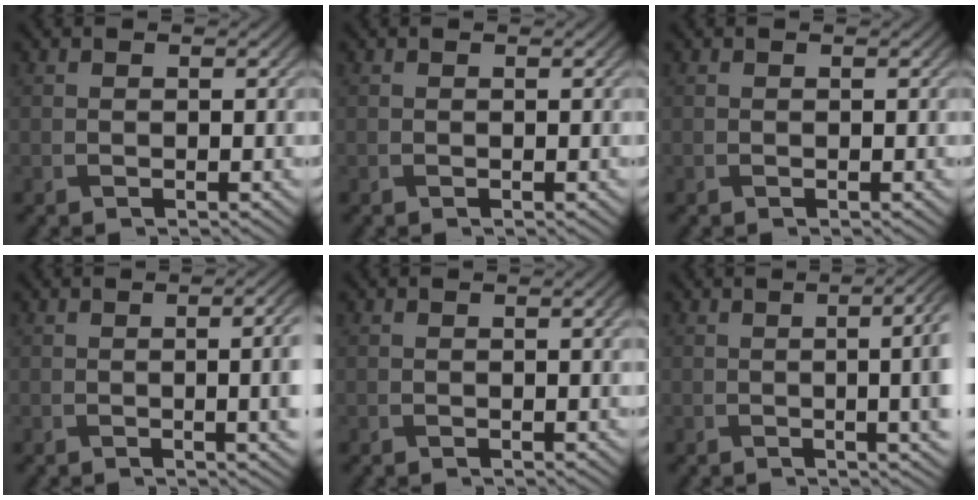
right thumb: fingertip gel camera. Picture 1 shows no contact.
{"total": 0.0}
{"total": 0.0}
{"total": 6.9, "force": [-0.3, 2.4, 6.5], "torque": [-0.072, 0.000, -0.001]}
{"total": 0.9, "force": [0.2, 0.2, 0.9], "torque": [-0.013, 0.001, 0.002]}
{"total": 8.9, "force": [0.3, 3.3, 8.2], "torque": [-0.077, 0.015, -0.005]}